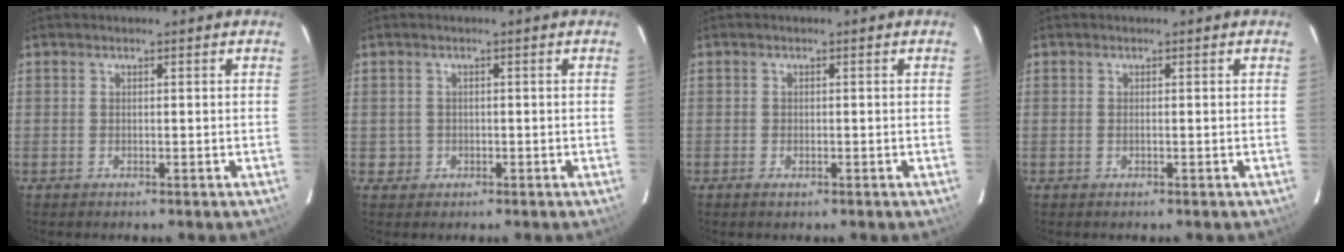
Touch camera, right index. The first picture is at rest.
{"total": 2.0, "force": [-0.4, 2.0, -0.1], "torque": [0.005, 0.011, 0.000]}
{"total": 1.1, "force": [-0.7, 0.5, 0.6], "torque": [-0.011, -0.002, -0.013]}
{"total": 0.5, "force": [-0.1, 0.0, 0.5], "torque": [-0.010, 0.002, -0.002]}